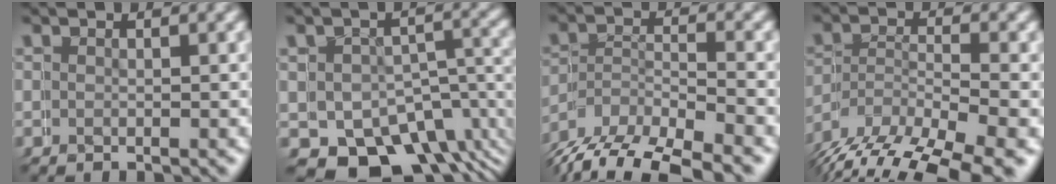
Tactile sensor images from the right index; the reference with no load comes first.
{"total": 9.6, "force": [-4.1, 7.6, 4.2], "torque": [-0.070, -0.054, -0.044]}
{"total": 8.3, "force": [-5.9, 4.8, 3.4], "torque": [-0.066, -0.026, -0.086]}
{"total": 8.5, "force": [-4.1, 5.8, 4.7], "torque": [-0.095, -0.029, -0.057]}